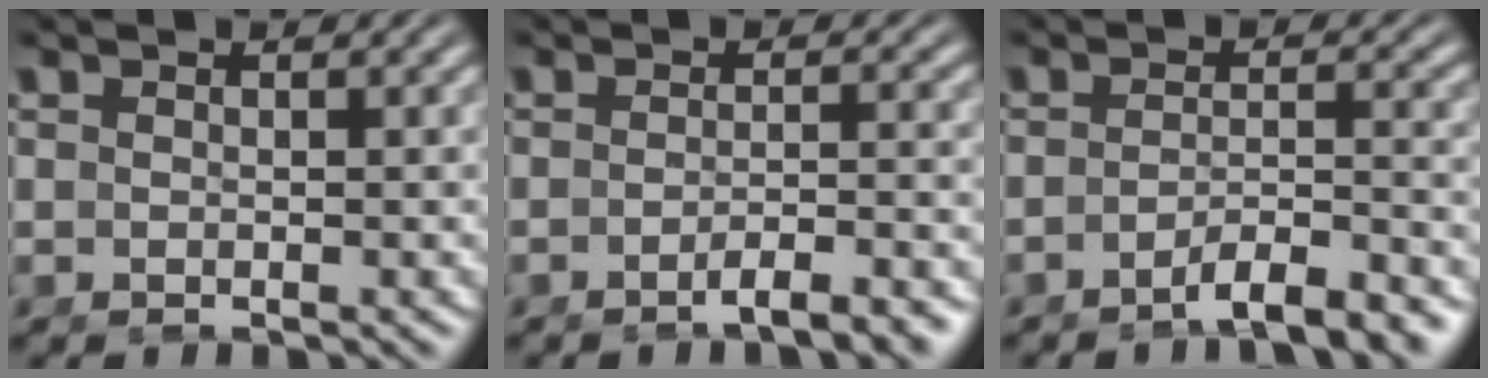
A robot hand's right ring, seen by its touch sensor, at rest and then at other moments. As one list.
[{"total": 3.0, "force": [-2.6, -0.2, 1.5], "torque": [-0.017, -0.001, -0.046]}, {"total": 4.5, "force": [-3.9, 0.1, 2.3], "torque": [-0.026, -0.012, -0.062]}]